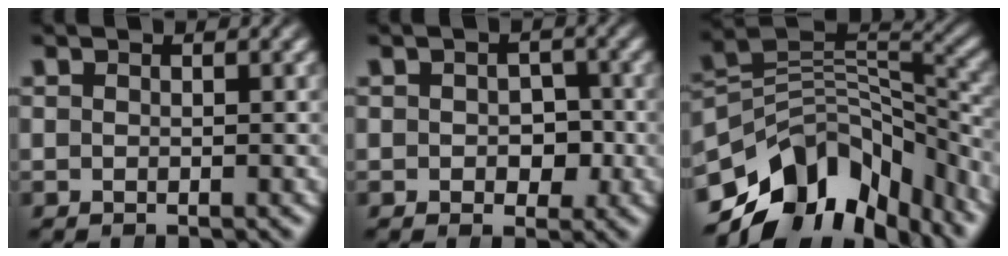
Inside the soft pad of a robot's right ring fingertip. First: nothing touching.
{"total": 2.6, "force": [-0.6, 2.2, 1.4], "torque": [-0.007, -0.006, -0.006]}
{"total": 15.0, "force": [-5.7, 9.4, 10.1], "torque": [-0.171, -0.037, -0.074]}